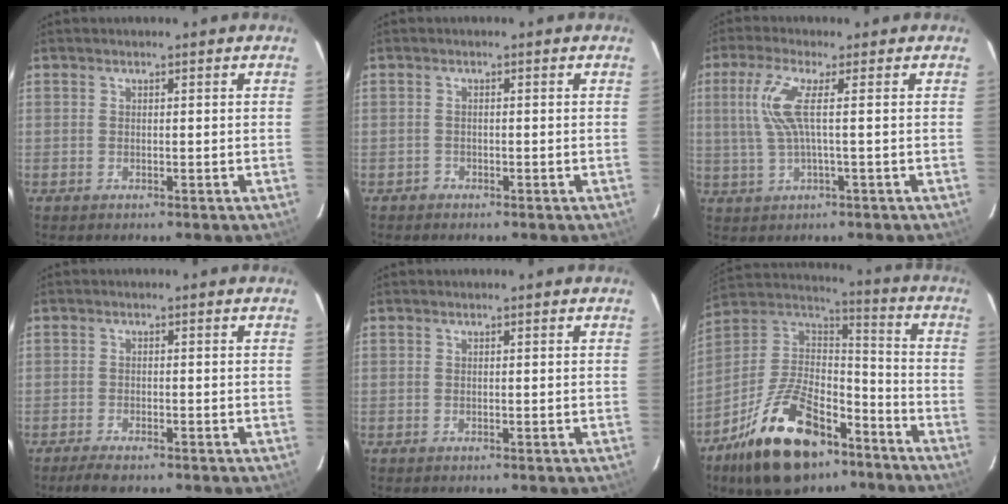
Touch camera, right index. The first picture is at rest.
{"total": 0.9, "force": [-0.7, 0.5, -0.1], "torque": [0.000, 0.006, -0.013]}
{"total": 6.6, "force": [0.8, -0.1, 6.5], "torque": [-0.141, 0.000, 0.026]}
{"total": 3.8, "force": [-3.0, 0.9, 2.1], "torque": [-0.055, -0.011, -0.054]}
{"total": 0.0}
{"total": 23.8, "force": [-14.4, 11.8, 14.9], "torque": [-0.297, 0.009, -0.236]}